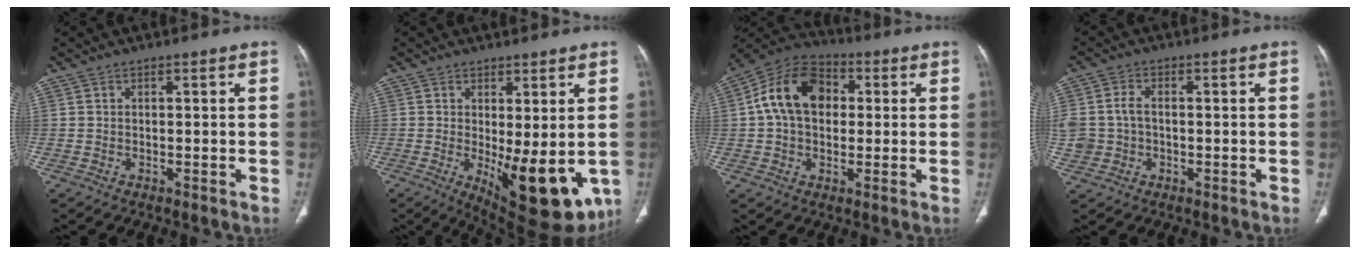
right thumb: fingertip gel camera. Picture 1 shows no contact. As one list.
[{"total": 14.0, "force": [-2.4, 5.3, 12.7], "torque": [-0.166, -0.030, -0.014]}, {"total": 14.0, "force": [2.0, 9.9, 9.8], "torque": [-0.156, 0.026, 0.022]}, {"total": 6.8, "force": [-0.4, 5.2, 4.3], "torque": [-0.097, 0.018, -0.005]}]